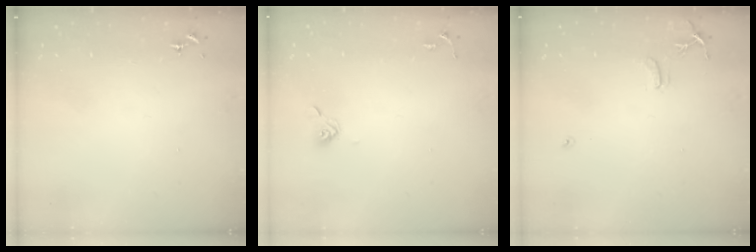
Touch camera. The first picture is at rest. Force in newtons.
{"total": 5.7, "press": 5.3, "slide": 2.1}
{"total": 7.9, "press": 7.9, "slide": 0.7}